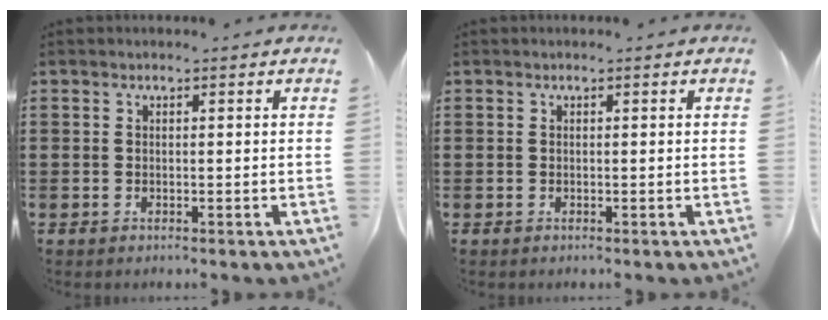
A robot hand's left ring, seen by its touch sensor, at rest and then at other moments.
{"total": 0.0}